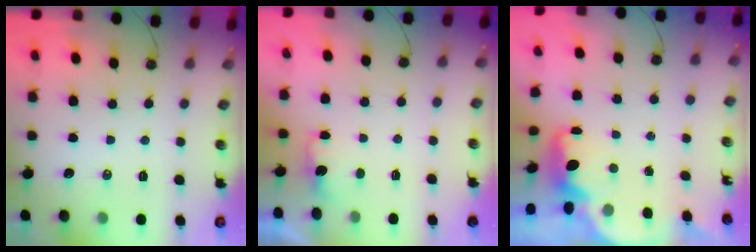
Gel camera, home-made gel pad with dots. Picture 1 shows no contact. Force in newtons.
{"total": 1.6, "press": 1.4, "slide": 0.8}
{"total": 2.2, "press": 2.1, "slide": 0.7}